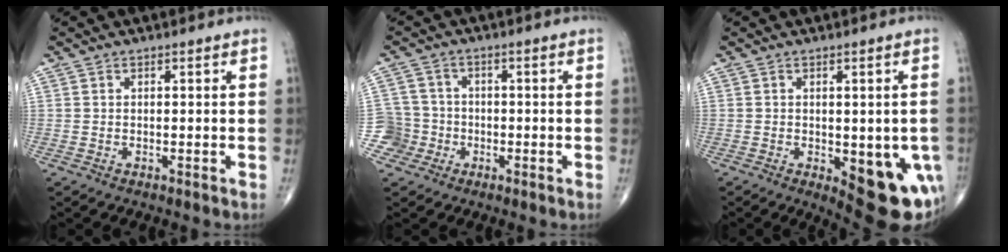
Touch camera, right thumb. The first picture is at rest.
{"total": 5.6, "force": [-2.3, 5.1, -0.4], "torque": [0.036, 0.022, -0.046]}
{"total": 13.7, "force": [-4.3, 5.9, 11.6], "torque": [-0.104, -0.003, -0.038]}